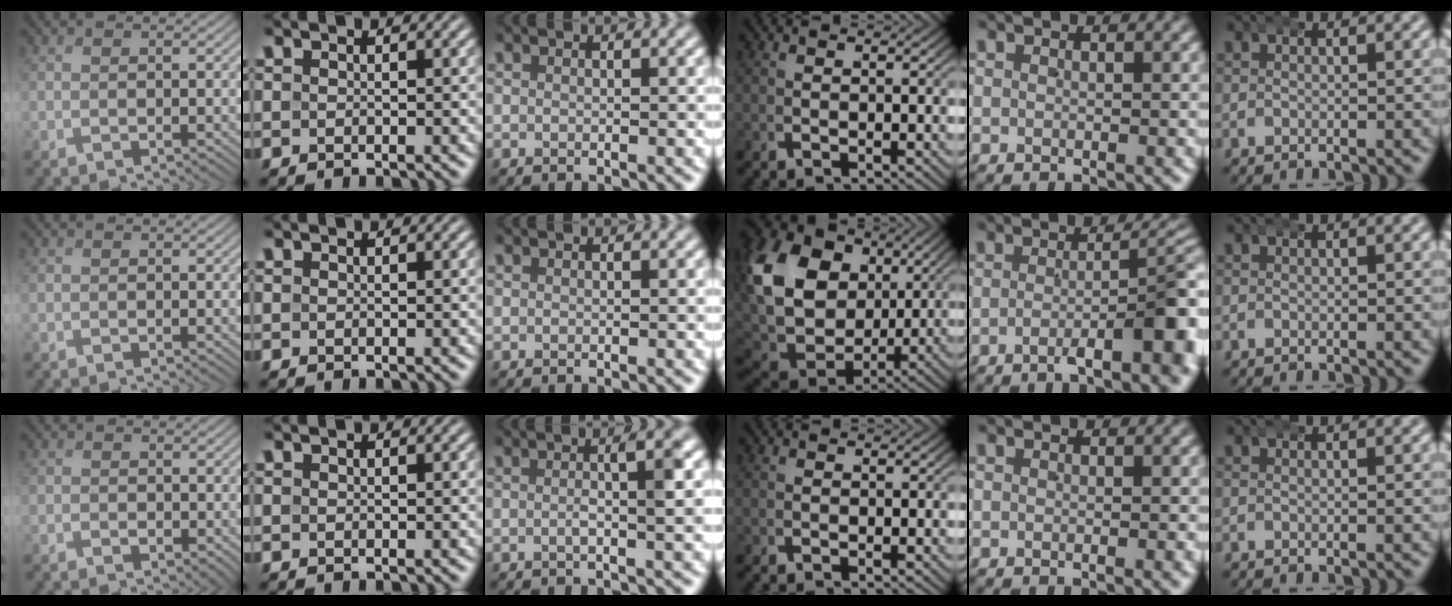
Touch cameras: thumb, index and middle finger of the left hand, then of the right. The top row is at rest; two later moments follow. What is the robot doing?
{"motion": "wrap", "object": "aluminum foil"}